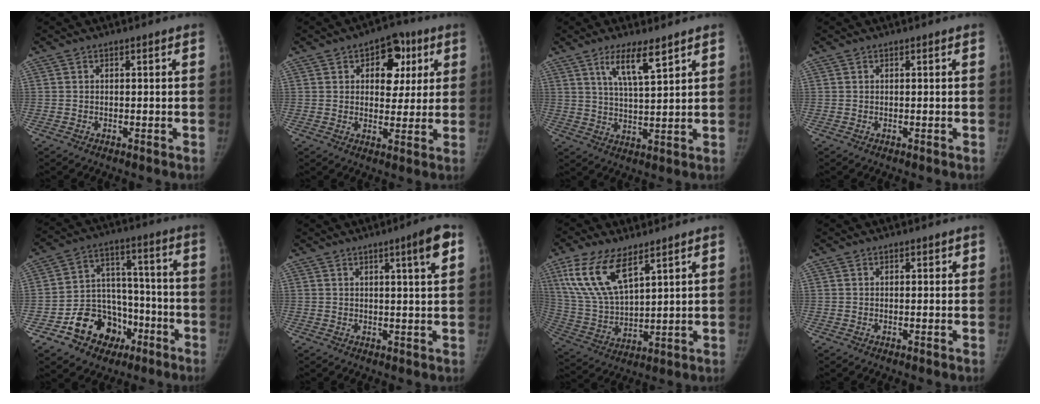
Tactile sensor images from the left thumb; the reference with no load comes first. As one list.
[{"total": 10.0, "force": [3.7, 6.7, 6.5], "torque": [-0.037, -0.007, 0.046]}, {"total": 7.5, "force": [4.7, 1.5, 5.7], "torque": [-0.099, -0.029, 0.090]}, {"total": 0.0}, {"total": 15.1, "force": [-7.4, 11.4, 6.5], "torque": [-0.055, 0.072, -0.114]}, {"total": 5.6, "force": [2.5, 0.2, 4.9], "torque": [-0.068, -0.009, 0.035]}, {"total": 14.2, "force": [8.0, 5.9, 10.1], "torque": [-0.198, -0.027, 0.166]}, {"total": 0.7, "force": [0.5, 0.4, 0.3], "torque": [0.004, -0.002, 0.003]}]